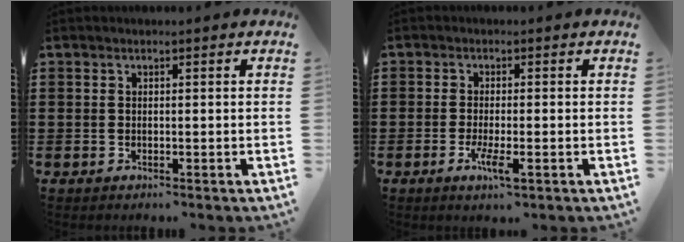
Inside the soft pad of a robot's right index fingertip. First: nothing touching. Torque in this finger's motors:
{"motor_torque": [0.50, -0.20, 0.09, 0.03]}